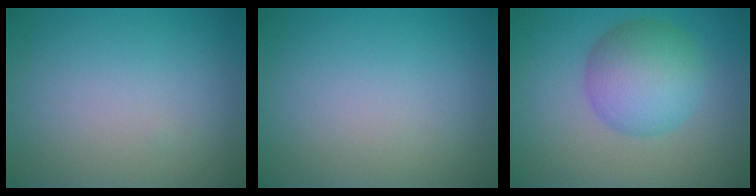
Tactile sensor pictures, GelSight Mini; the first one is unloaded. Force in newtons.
{"total": 0.0}
{"total": 6.1, "press": 6.1, "slide": 0.2}